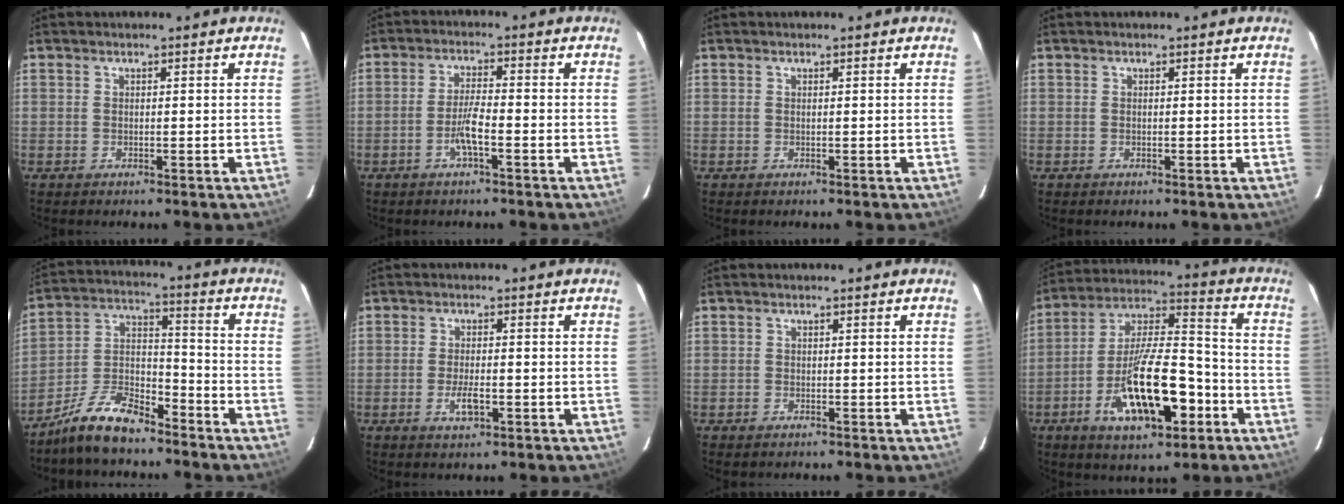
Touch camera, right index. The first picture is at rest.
{"total": 4.4, "force": [-2.2, 0.5, 3.8], "torque": [-0.081, 0.001, -0.040]}
{"total": 0.0}
{"total": 0.0}
{"total": 11.9, "force": [-8.8, 4.6, 6.5], "torque": [-0.145, 0.022, -0.169]}
{"total": 3.9, "force": [-1.5, 1.4, 3.3], "torque": [-0.069, -0.004, -0.027]}
{"total": 1.0, "force": [-0.7, 0.7, 0.1], "torque": [-0.004, 0.002, -0.012]}
{"total": 18.9, "force": [-7.5, 6.9, 15.9], "torque": [-0.296, 0.001, -0.121]}